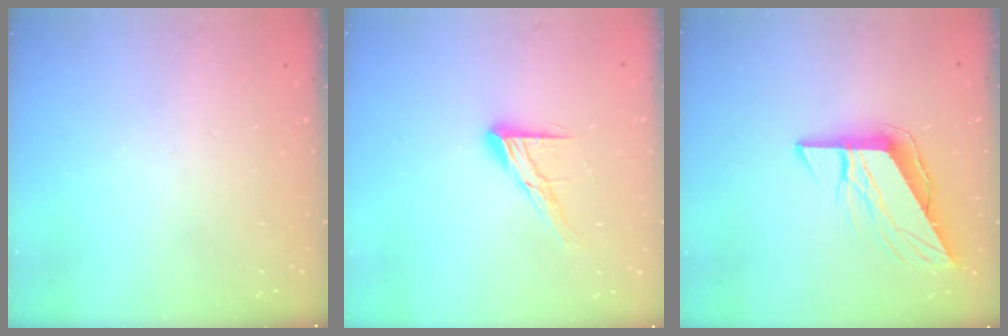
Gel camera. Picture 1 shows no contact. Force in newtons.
{"total": 10.6, "press": 10.6, "slide": 0.8}
{"total": 9.9, "press": 9.9, "slide": 0.9}